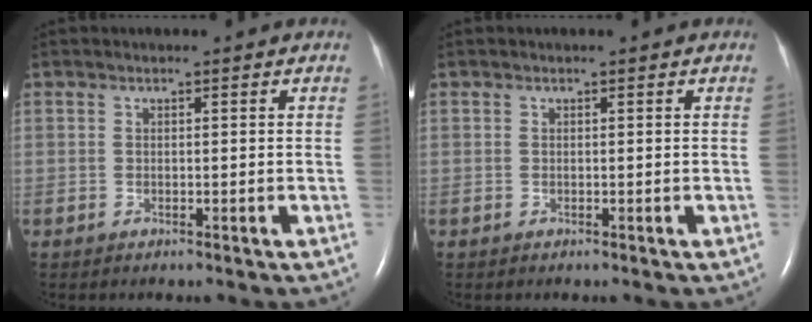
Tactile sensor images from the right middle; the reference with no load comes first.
{"total": 0.0}